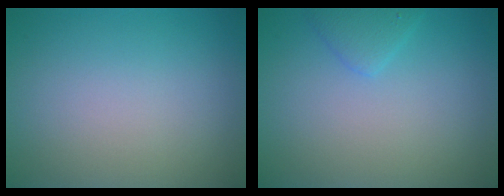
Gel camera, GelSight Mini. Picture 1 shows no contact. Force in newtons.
{"total": 1.5, "press": 1.5, "slide": 0.1}